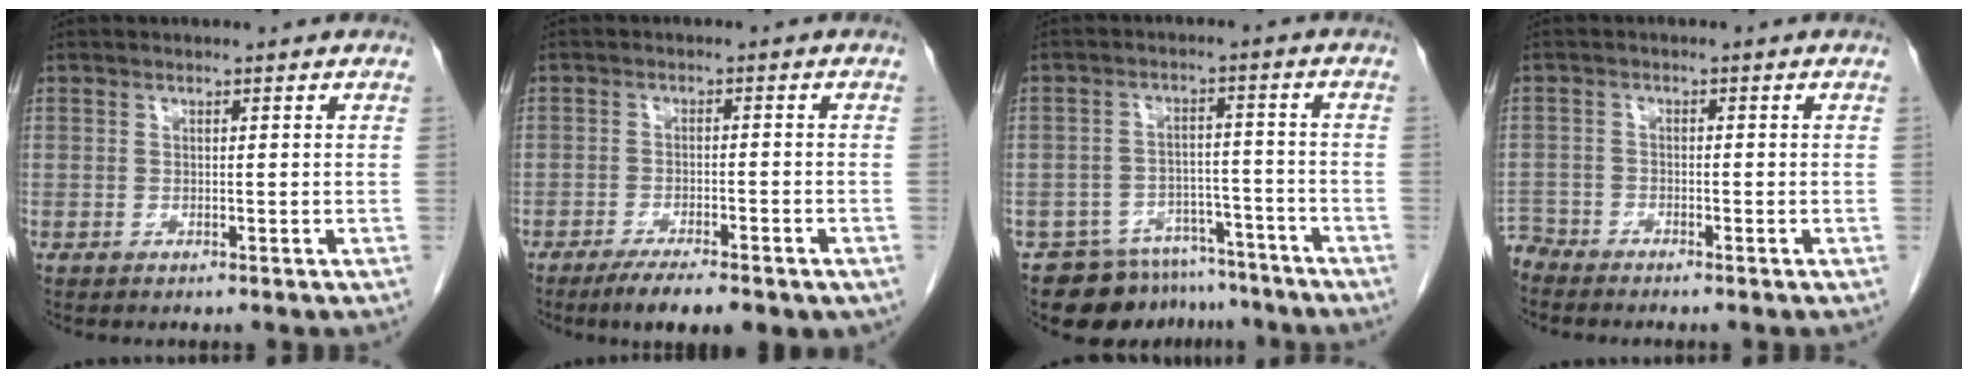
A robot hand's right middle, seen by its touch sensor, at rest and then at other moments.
{"total": 9.1, "force": [-6.3, 2.4, 6.1], "torque": [-0.080, -0.013, -0.089]}
{"total": 10.9, "force": [-9.4, 5.4, 1.7], "torque": [-0.015, 0.016, -0.129]}
{"total": 3.0, "force": [-2.9, 0.4, -0.4], "torque": [0.009, -0.010, -0.059]}